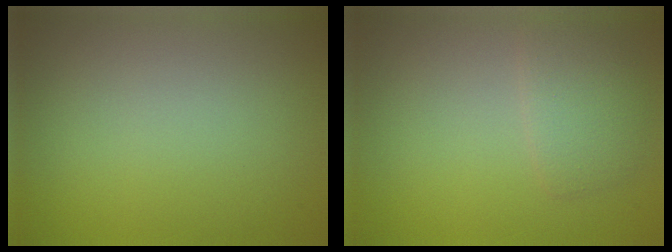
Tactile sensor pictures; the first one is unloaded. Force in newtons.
{"total": 2.3, "press": 2.3, "slide": 0.0}